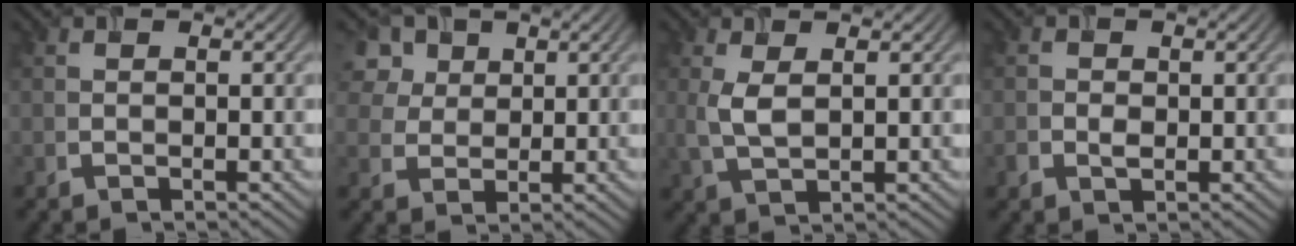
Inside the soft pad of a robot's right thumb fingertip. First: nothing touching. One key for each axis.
{"total": 5.5, "fx": 2.8, "fy": 4.2, "fz": 2.3, "tx": -0.070, "ty": -0.001, "tz": 0.058}
{"total": 3.6, "fx": 0.7, "fy": 1.6, "fz": 3.1, "tx": -0.080, "ty": 0.000, "tz": 0.018}
{"total": 1.6, "fx": -0.4, "fy": 1.3, "fz": 0.9, "tx": -0.021, "ty": -0.006, "tz": -0.007}